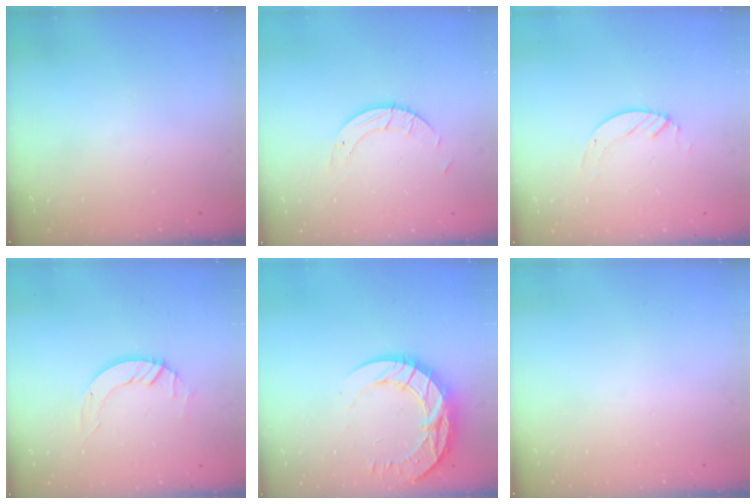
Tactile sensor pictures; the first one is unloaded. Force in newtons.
{"total": 4.3, "press": 4.3, "slide": 0.3}
{"total": 3.4, "press": 3.4, "slide": 0.4}
{"total": 4.1, "press": 4.1, "slide": 0.1}
{"total": 17.9, "press": 17.8, "slide": 1.4}
{"total": 0.0}